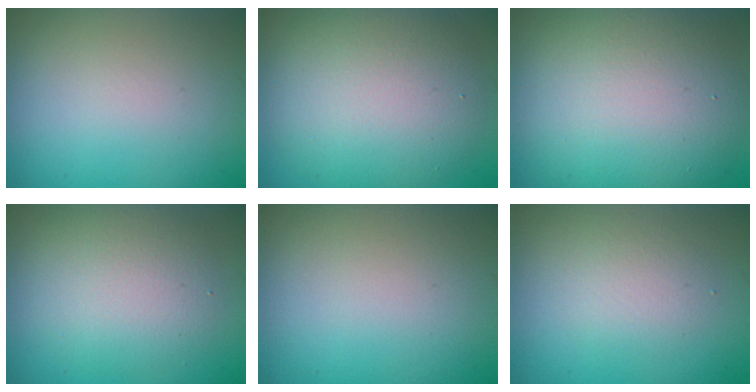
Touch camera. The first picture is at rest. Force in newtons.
{"total": 7.7, "press": 7.7, "slide": 0.2}
{"total": 11.4, "press": 11.4, "slide": 0.8}
{"total": 4.4, "press": 4.4, "slide": 0.3}
{"total": 0.0}
{"total": 2.1, "press": 2.1, "slide": 0.1}